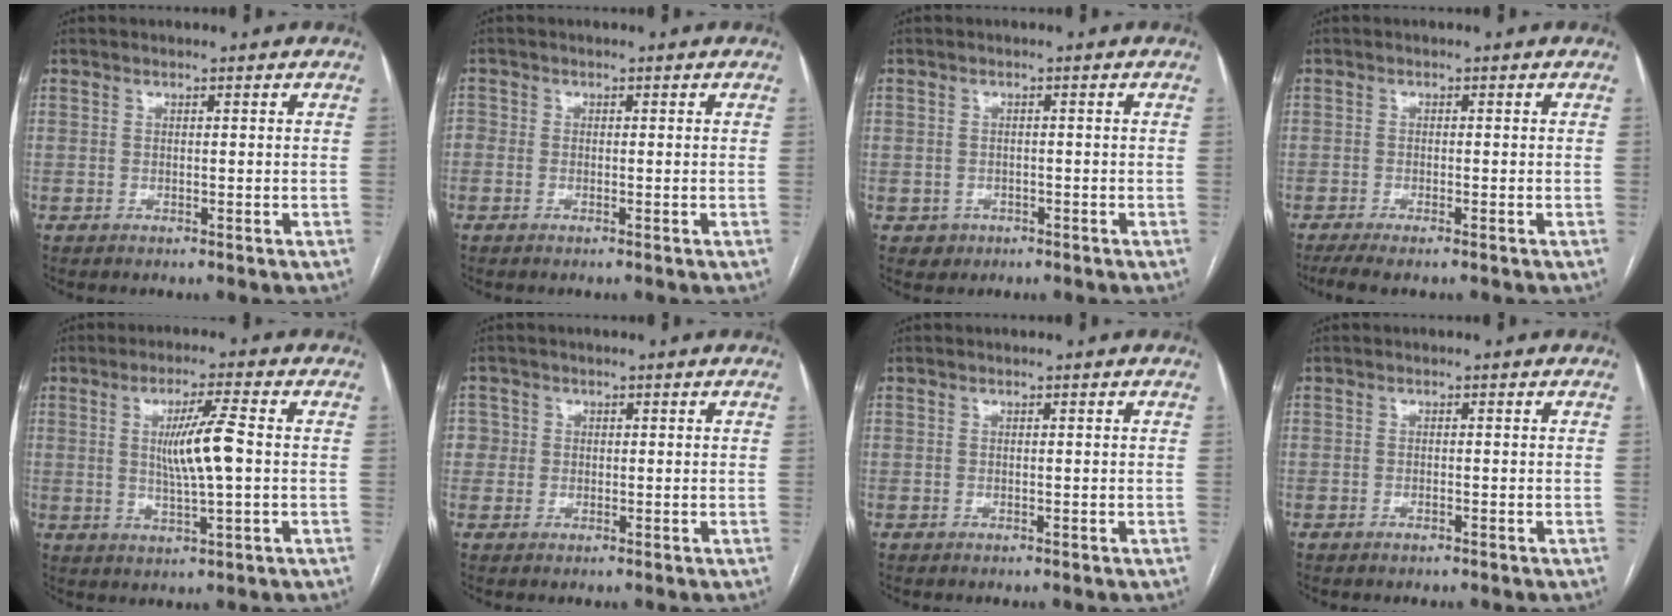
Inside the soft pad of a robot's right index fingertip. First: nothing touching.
{"total": 1.2, "force": [-0.3, 0.9, 0.8], "torque": [-0.019, 0.005, -0.007]}
{"total": 2.4, "force": [-1.0, 2.2, 0.1], "torque": [0.005, 0.010, -0.013]}
{"total": 4.2, "force": [-3.2, 0.4, 2.7], "torque": [-0.044, -0.008, -0.053]}
{"total": 7.4, "force": [0.5, 0.0, 7.3], "torque": [-0.133, -0.004, 0.010]}
{"total": 2.5, "force": [0.4, 2.5, 0.0], "torque": [0.016, 0.007, 0.004]}
{"total": 0.0}
{"total": 0.6, "force": [-0.5, 0.1, 0.4], "torque": [-0.009, 0.000, -0.006]}